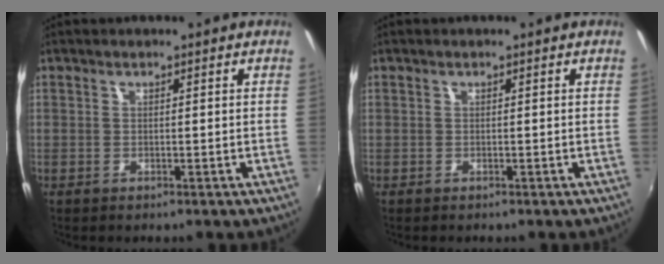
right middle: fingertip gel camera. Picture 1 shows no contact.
{"total": 0.0}